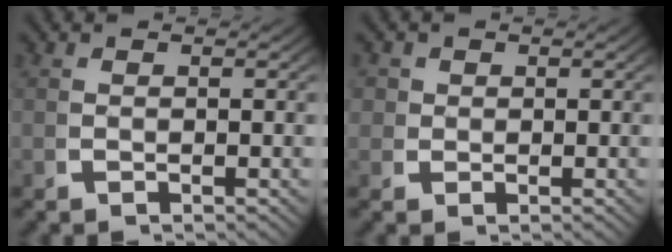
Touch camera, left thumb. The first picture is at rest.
{"total": 2.1, "force": [0.6, 2.0, 0.6], "torque": [-0.010, -0.005, 0.008]}